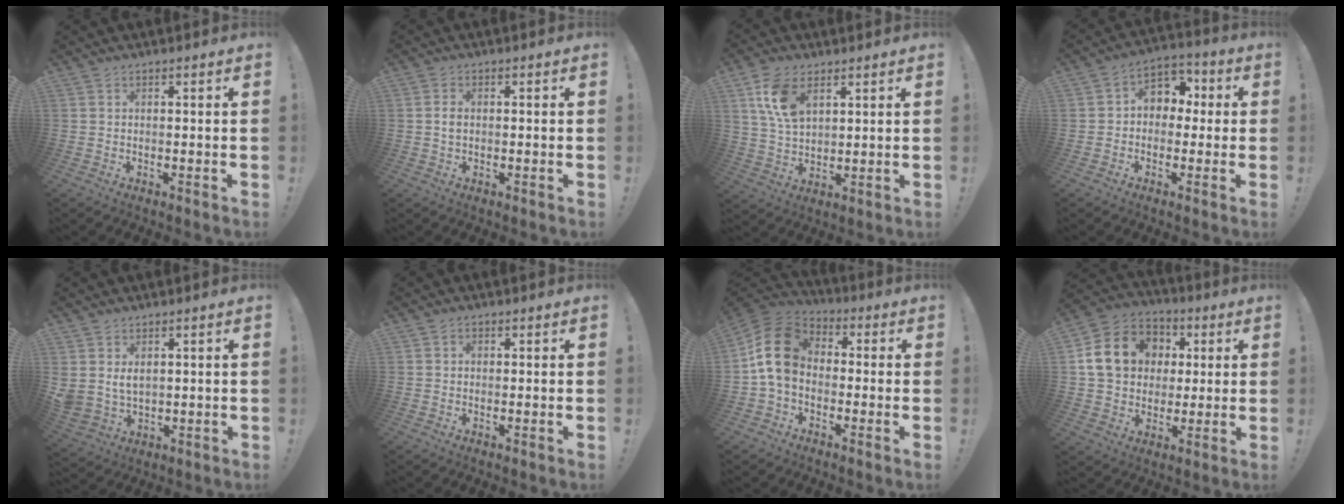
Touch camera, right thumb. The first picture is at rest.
{"total": 1.6, "force": [-0.1, 1.0, 1.2], "torque": [-0.016, 0.002, -0.004]}
{"total": 10.9, "force": [5.2, 6.4, 7.0], "torque": [-0.131, -0.008, 0.100]}
{"total": 7.3, "force": [0.1, 6.4, 3.5], "torque": [-0.049, 0.015, 0.009]}
{"total": 5.3, "force": [2.8, 3.7, 2.6], "torque": [-0.041, -0.013, 0.055]}
{"total": 0.8, "force": [-0.1, 0.7, 0.2], "torque": [-0.002, 0.002, -0.003]}
{"total": 15.2, "force": [0.8, 11.1, 10.4], "torque": [-0.174, 0.021, 0.020]}
{"total": 16.3, "force": [3.3, 13.7, 8.1], "torque": [-0.121, 0.005, 0.075]}